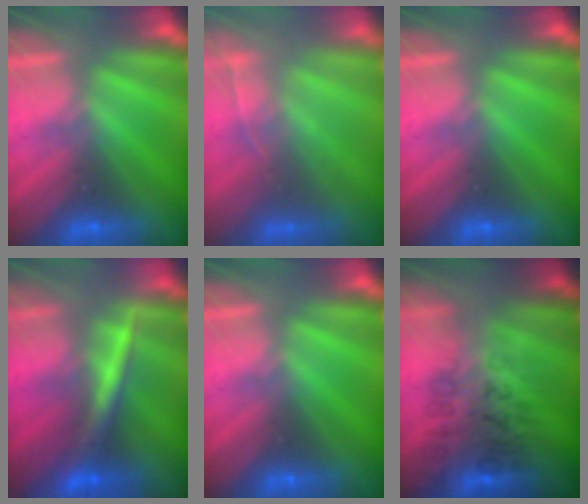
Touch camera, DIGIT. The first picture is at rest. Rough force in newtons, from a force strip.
{"total": 1.8}
{"total": 0.0}
{"total": 2.4}
{"total": 0.0}
{"total": 2.9}